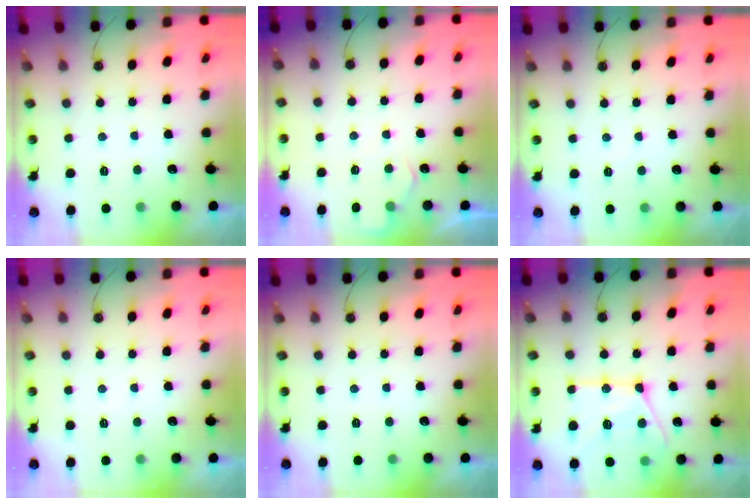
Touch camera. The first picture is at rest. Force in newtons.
{"total": 4.4, "press": 4.4, "slide": 0.6}
{"total": 3.3, "press": 3.2, "slide": 0.4}
{"total": 3.5, "press": 3.5, "slide": 0.4}
{"total": 0.0}
{"total": 18.4, "press": 18.3, "slide": 1.4}